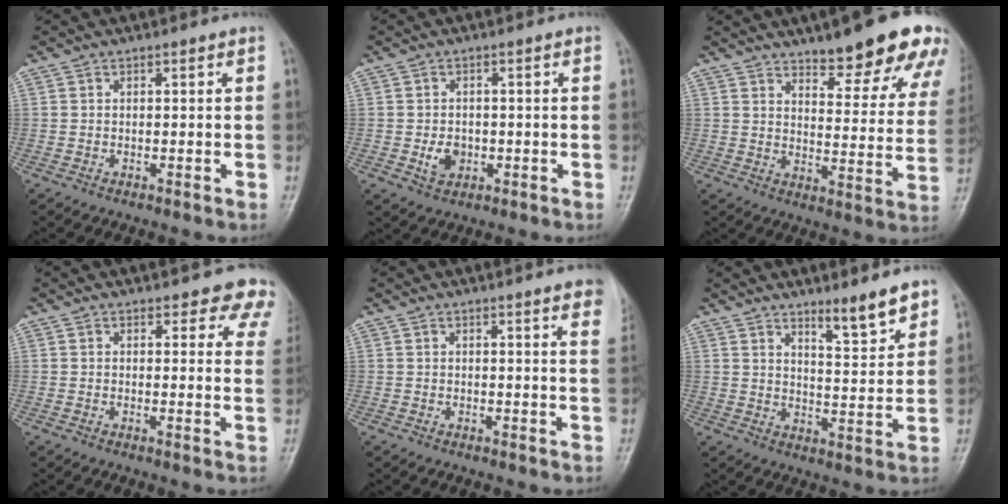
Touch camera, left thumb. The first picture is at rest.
{"total": 3.6, "force": [-0.8, 2.8, 2.1], "torque": [-0.026, 0.002, -0.009]}
{"total": 19.6, "force": [14.0, 5.4, 12.6], "torque": [-0.119, -0.077, 0.177]}
{"total": 8.2, "force": [7.2, 3.2, 2.2], "torque": [0.027, -0.032, 0.056]}
{"total": 4.8, "force": [3.6, 0.5, 3.2], "torque": [-0.030, -0.003, 0.028]}
{"total": 7.6, "force": [5.9, 1.1, 4.7], "torque": [-0.065, -0.055, 0.096]}